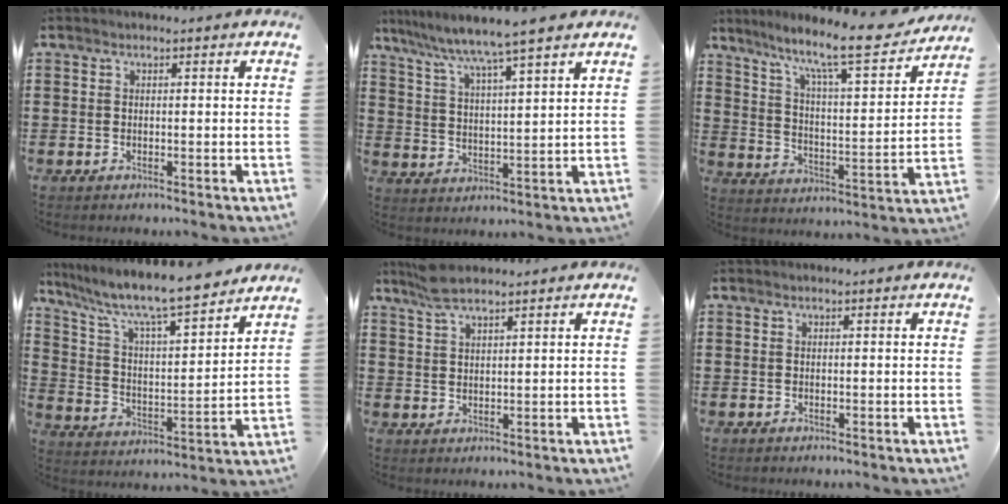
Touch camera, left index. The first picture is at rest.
{"total": 5.7, "force": [4.9, -1.0, 2.7], "torque": [-0.076, -0.036, 0.078]}
{"total": 10.4, "force": [8.7, 0.4, 5.6], "torque": [-0.117, -0.066, 0.137]}
{"total": 8.9, "force": [7.7, 0.5, 4.4], "torque": [-0.117, -0.053, 0.126]}
{"total": 4.7, "force": [3.7, 0.9, 2.7], "torque": [-0.062, 0.000, 0.068]}
{"total": 0.0}